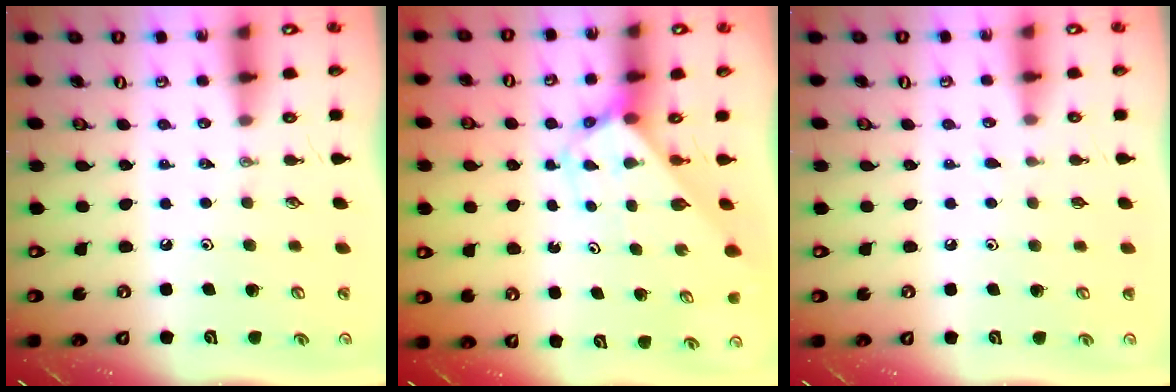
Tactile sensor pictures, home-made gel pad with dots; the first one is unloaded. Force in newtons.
{"total": 2.8, "press": 2.8, "slide": 0.2}
{"total": 3.8, "press": 3.8, "slide": 0.4}